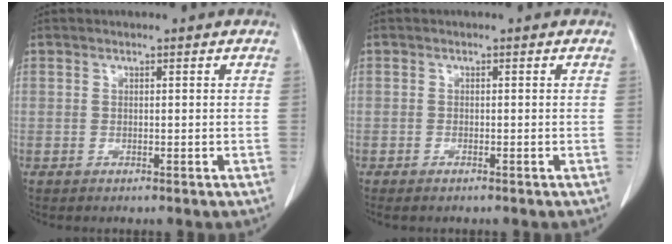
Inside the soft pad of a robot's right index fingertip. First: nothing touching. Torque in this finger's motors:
{"motor_torque": [0.17, -0.13, 0.02, 0.00]}